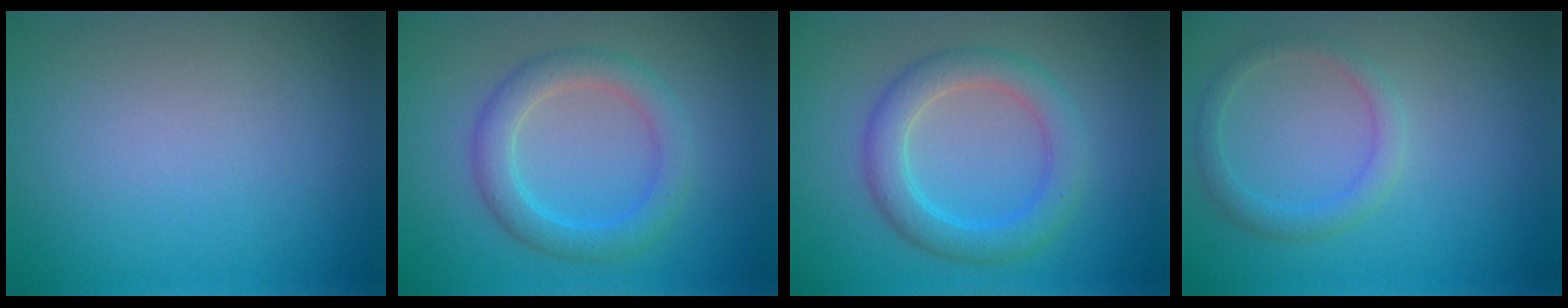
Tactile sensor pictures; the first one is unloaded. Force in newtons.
{"total": 3.6, "press": 3.6, "slide": 0.1}
{"total": 4.2, "press": 4.2, "slide": 0.2}
{"total": 1.9, "press": 1.9, "slide": 0.1}